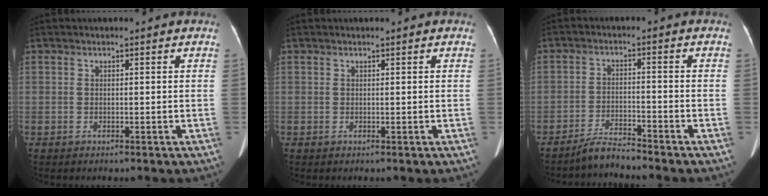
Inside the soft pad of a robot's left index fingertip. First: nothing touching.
{"total": 0.0}
{"total": 3.8, "force": [-3.8, -0.5, 0.4], "torque": [-0.014, -0.019, -0.069]}